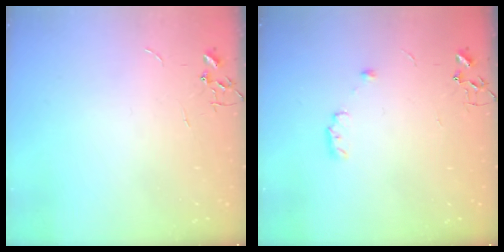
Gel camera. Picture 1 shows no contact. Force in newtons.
{"total": 6.1, "press": 5.9, "slide": 1.6}